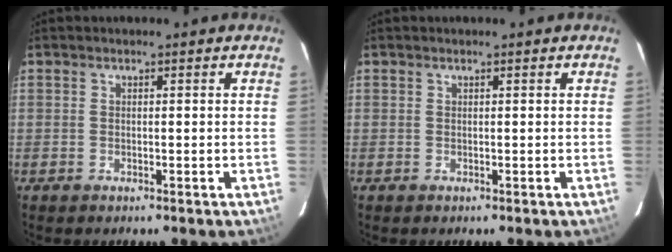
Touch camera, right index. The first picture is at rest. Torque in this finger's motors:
{"motor_torque": [0.05, 0.02, 0.01, 0.01]}